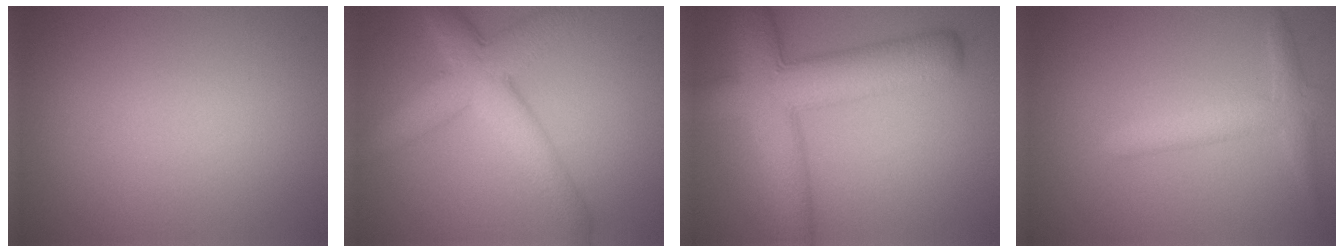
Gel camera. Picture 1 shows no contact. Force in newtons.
{"total": 6.7, "press": 6.7, "slide": 0.1}
{"total": 9.0, "press": 9.0, "slide": 0.3}
{"total": 2.5, "press": 2.5, "slide": 0.1}